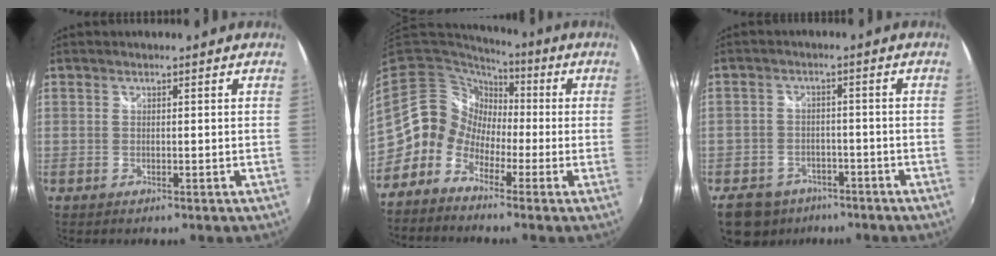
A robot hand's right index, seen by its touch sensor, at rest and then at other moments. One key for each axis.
{"total": 11.6, "fx": -3.5, "fy": 10.3, "fz": 4.0, "tx": -0.085, "ty": 0.038, "tz": -0.092}
{"total": 11.3, "fx": -7.7, "fy": 7.2, "fz": 4.1, "tx": -0.120, "ty": 0.011, "tz": -0.110}